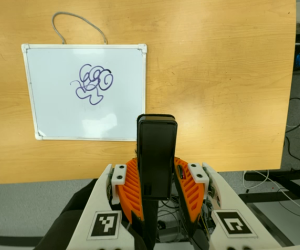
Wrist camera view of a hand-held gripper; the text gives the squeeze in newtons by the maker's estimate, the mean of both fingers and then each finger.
{"total": 5.2, "left": 3.4, "right": 7.1}